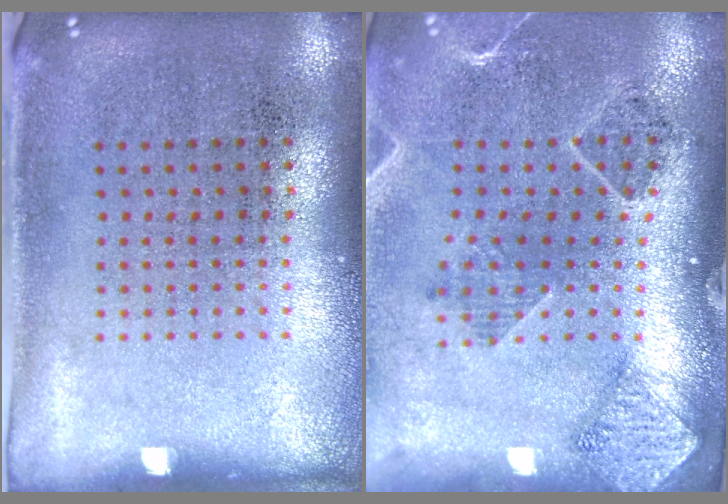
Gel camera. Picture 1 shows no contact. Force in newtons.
{"total": 1.5, "press": 1.5, "slide": 0.2}